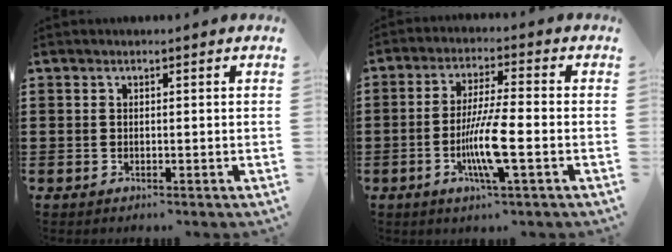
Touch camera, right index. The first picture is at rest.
{"total": 8.7, "force": [-2.6, 1.1, 8.2], "torque": [-0.160, -0.011, -0.050]}